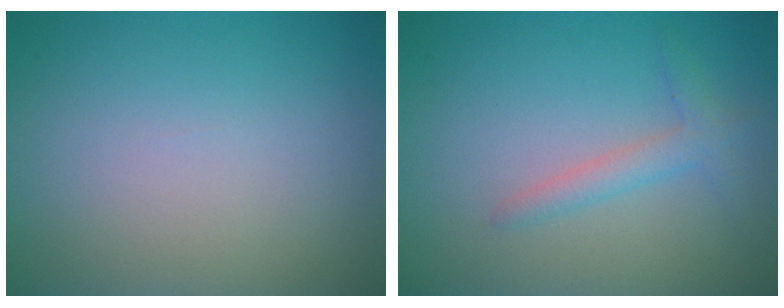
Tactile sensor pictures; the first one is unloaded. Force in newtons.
{"total": 2.0, "press": 2.0, "slide": 0.1}